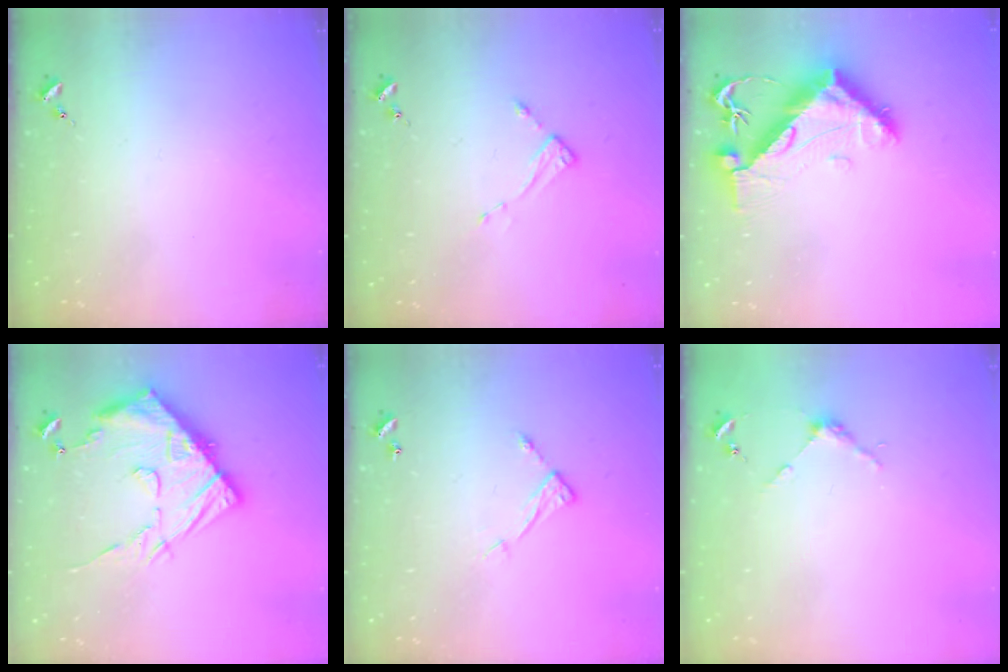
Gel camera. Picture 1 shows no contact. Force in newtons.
{"total": 2.6, "press": 2.6, "slide": 0.3}
{"total": 11.0, "press": 10.9, "slide": 1.0}
{"total": 17.0, "press": 16.9, "slide": 1.5}
{"total": 6.4, "press": 6.4, "slide": 0.3}
{"total": 3.7, "press": 3.7, "slide": 0.3}